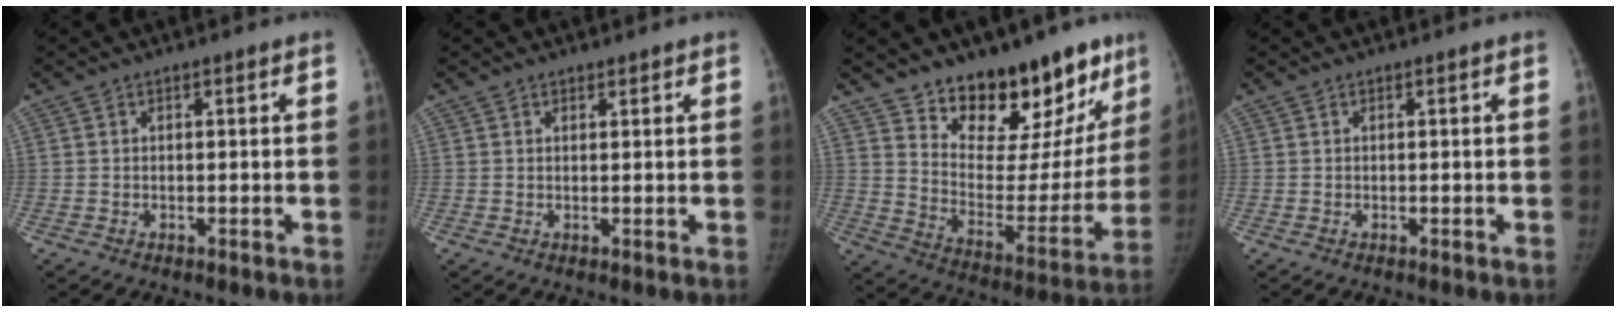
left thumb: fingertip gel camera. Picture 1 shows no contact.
{"total": 1.0, "force": [0.8, 0.4, 0.2], "torque": [0.002, -0.006, 0.011]}
{"total": 23.1, "force": [16.4, 10.3, 12.5], "torque": [-0.130, -0.104, 0.252]}
{"total": 0.0}